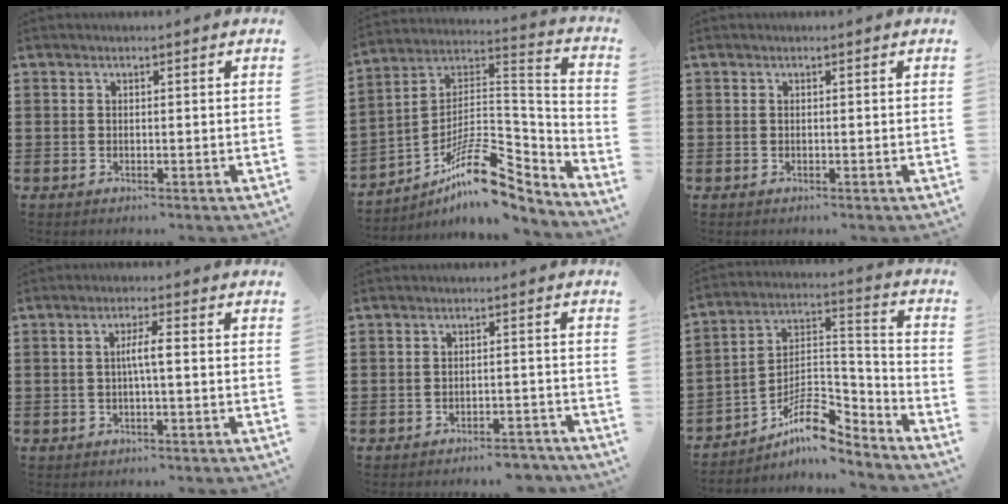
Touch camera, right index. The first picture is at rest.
{"total": 13.6, "force": [-8.7, 5.3, 9.0], "torque": [-0.148, 0.024, -0.158]}
{"total": 0.0}
{"total": 2.8, "force": [-0.2, 0.1, 2.8], "torque": [-0.054, -0.001, -0.006]}
{"total": 3.1, "force": [-3.0, 0.0, 0.6], "torque": [-0.013, 0.001, -0.063]}
{"total": 9.8, "force": [-6.7, 3.9, 6.0], "torque": [-0.112, 0.006, -0.127]}